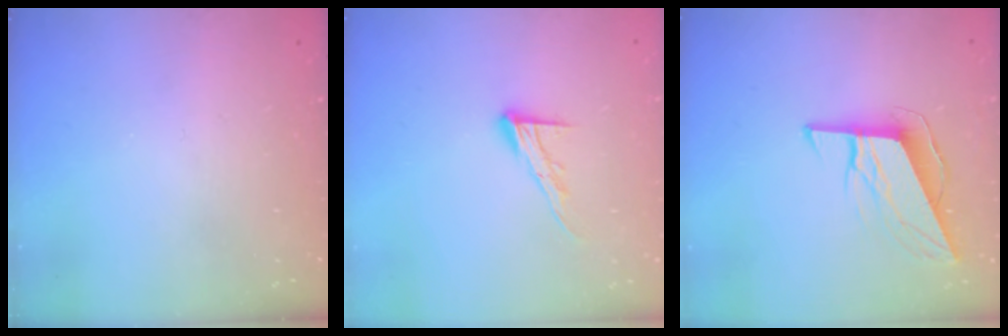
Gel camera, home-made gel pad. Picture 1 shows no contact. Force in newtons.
{"total": 9.8, "press": 9.8, "slide": 0.6}
{"total": 10.3, "press": 9.8, "slide": 3.0}